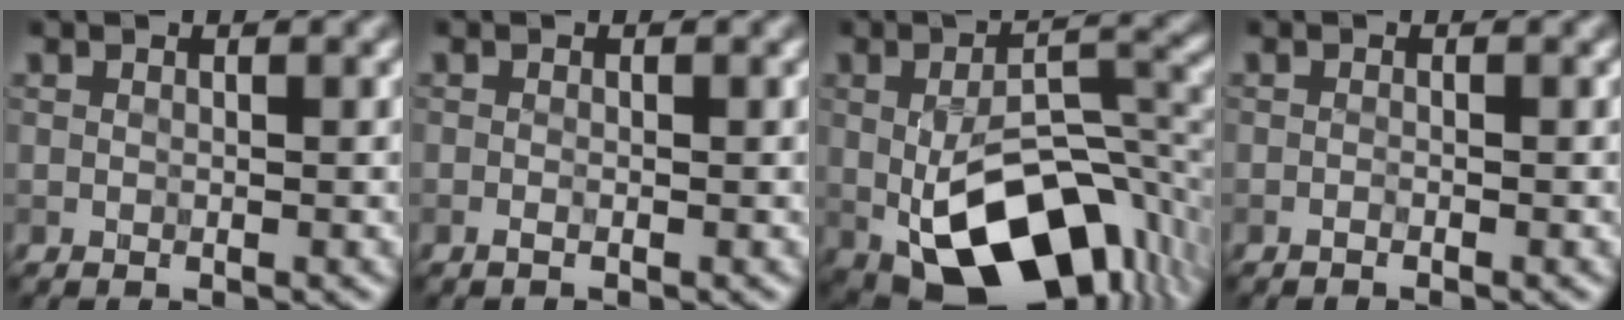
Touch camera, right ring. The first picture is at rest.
{"total": 0.6, "force": [-0.5, 0.0, 0.3], "torque": [-0.006, 0.000, -0.007]}
{"total": 12.9, "force": [-4.2, 6.4, 10.4], "torque": [-0.169, -0.009, -0.055]}
{"total": 0.7, "force": [-0.7, 0.0, 0.1], "torque": [0.001, -0.002, -0.014]}